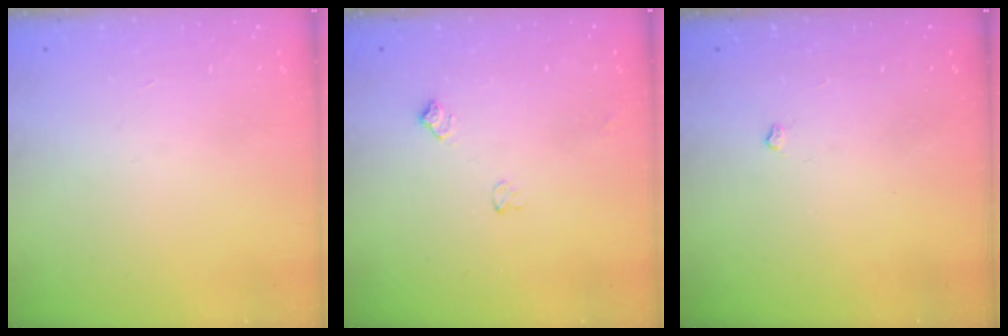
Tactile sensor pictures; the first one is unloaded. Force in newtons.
{"total": 4.3, "press": 4.2, "slide": 0.7}
{"total": 3.2, "press": 3.2, "slide": 0.5}